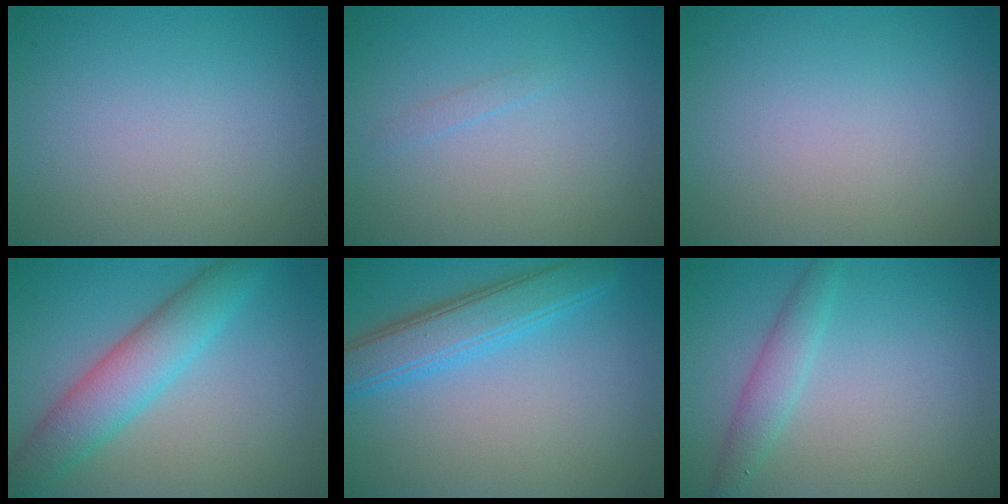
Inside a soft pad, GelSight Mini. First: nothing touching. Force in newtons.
{"total": 0.5, "press": 0.5, "slide": 0.1}
{"total": 0.0}
{"total": 5.6, "press": 5.6, "slide": 0.1}
{"total": 4.6, "press": 4.6, "slide": 0.1}
{"total": 2.3, "press": 2.3, "slide": 0.1}